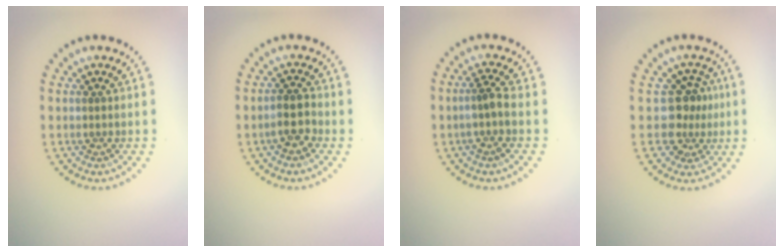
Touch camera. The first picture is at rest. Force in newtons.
{"total": 2.4, "press": 2.1, "slide": 1.0}
{"total": 1.9, "press": 1.5, "slide": 1.2}
{"total": 3.1, "press": 2.6, "slide": 1.7}